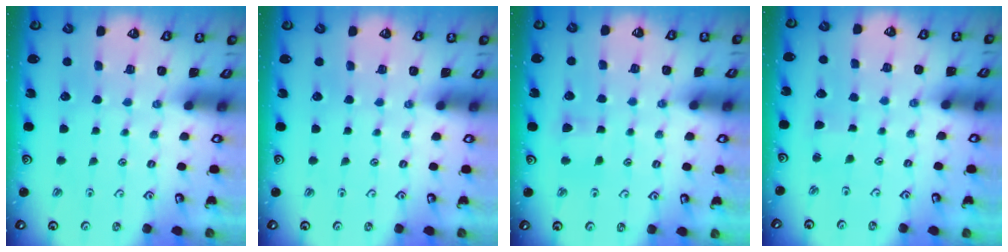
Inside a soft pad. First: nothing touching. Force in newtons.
{"total": 0.0}
{"total": 3.8, "press": 3.7, "slide": 0.6}
{"total": 2.5, "press": 2.5, "slide": 0.4}